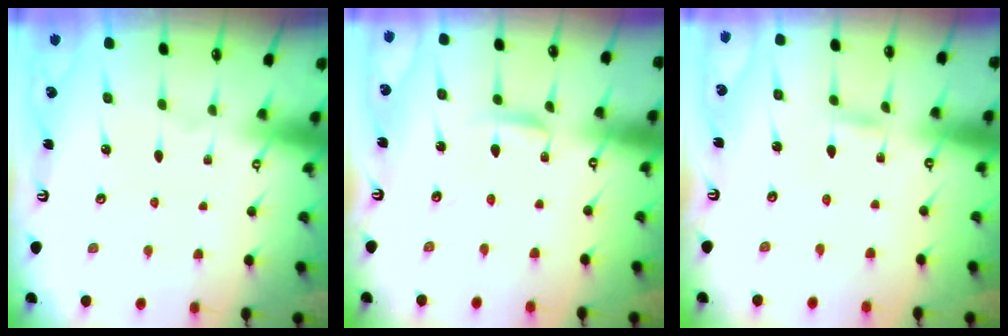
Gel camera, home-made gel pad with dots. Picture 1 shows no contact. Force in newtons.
{"total": 2.9, "press": 2.8, "slide": 0.3}
{"total": 1.9, "press": 1.9, "slide": 0.1}